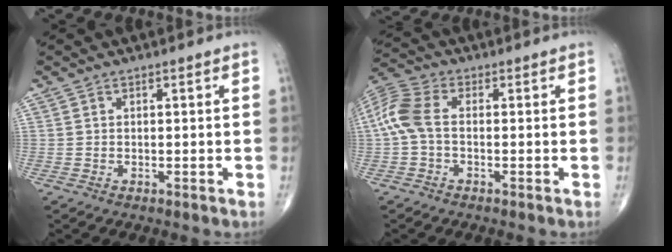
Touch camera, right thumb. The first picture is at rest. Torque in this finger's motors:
{"motor_torque": [-0.07, 0.27, 0.44, 0.35, 0.10]}